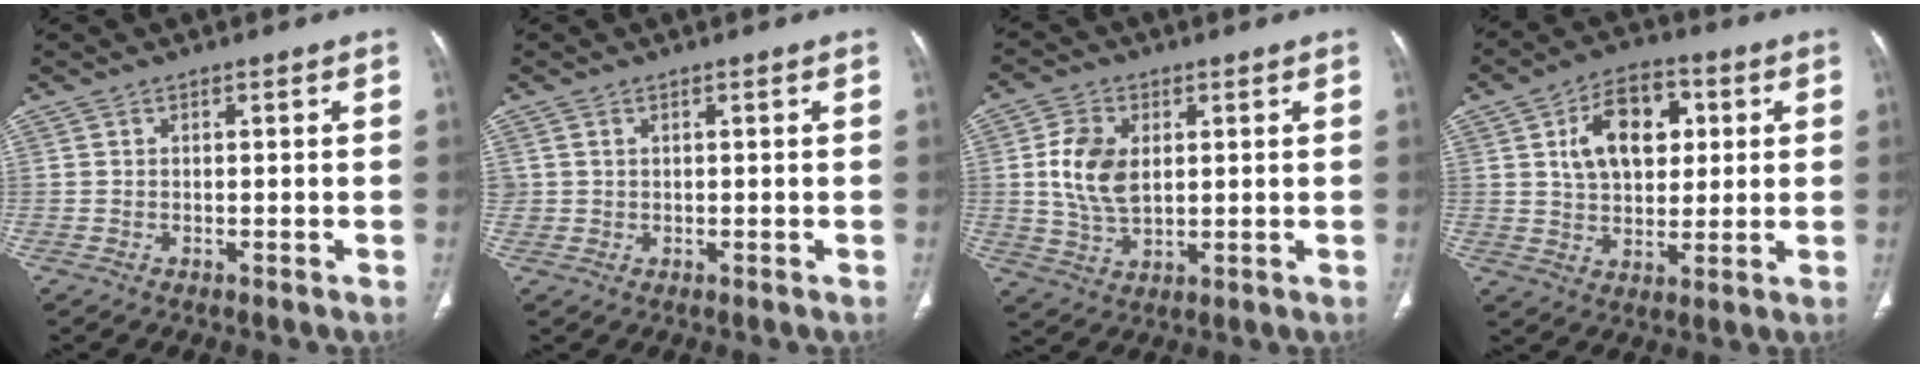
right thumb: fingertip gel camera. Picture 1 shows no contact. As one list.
[{"total": 0.8, "force": [0.3, 0.8, 0.1], "torque": [0.008, 0.001, 0.004]}, {"total": 9.0, "force": [1.5, 5.9, 6.7], "torque": [-0.124, -0.007, 0.034]}, {"total": 13.2, "force": [3.5, 8.5, 9.4], "torque": [-0.117, 0.002, 0.055]}]